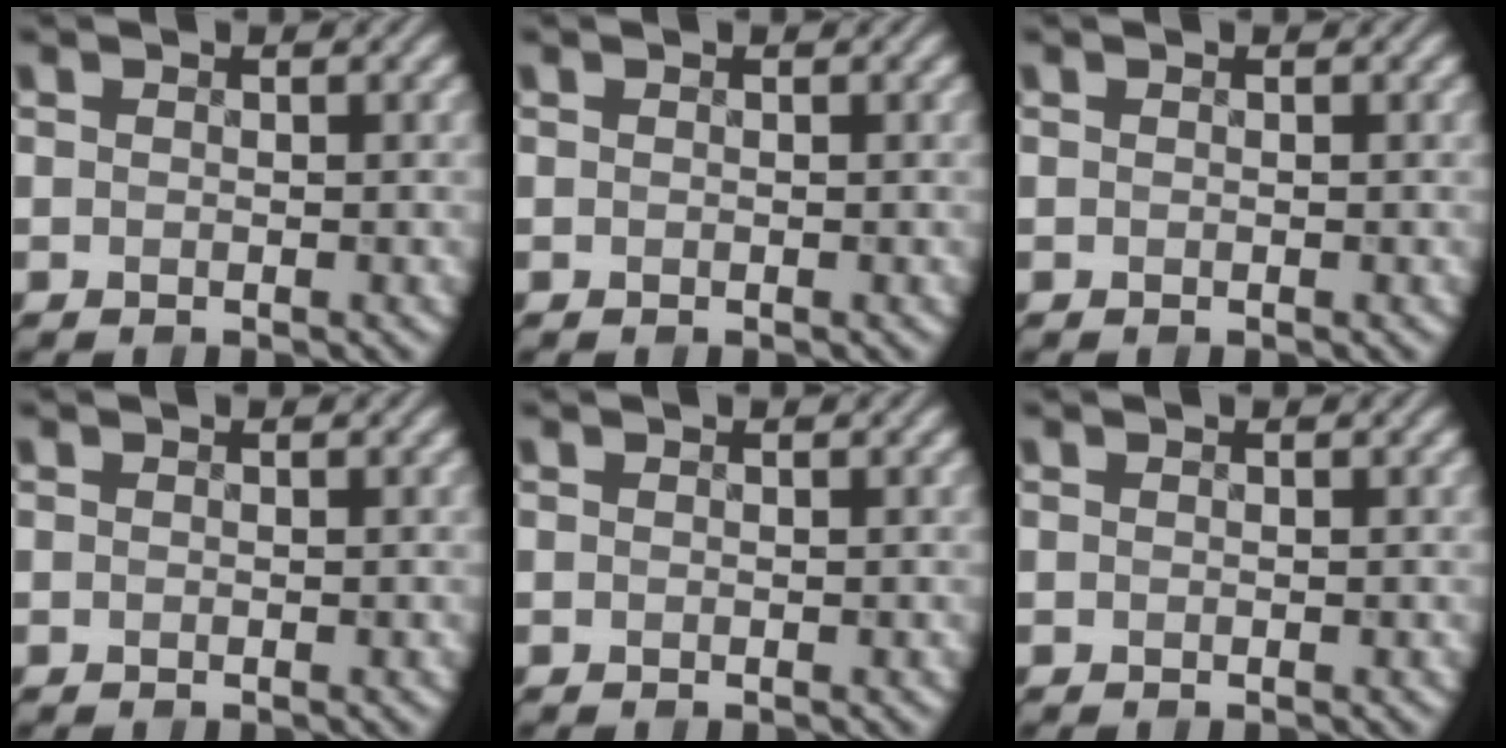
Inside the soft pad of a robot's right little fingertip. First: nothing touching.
{"total": 0.0}
{"total": 0.0}
{"total": 0.0}
{"total": 0.0}
{"total": 0.0}